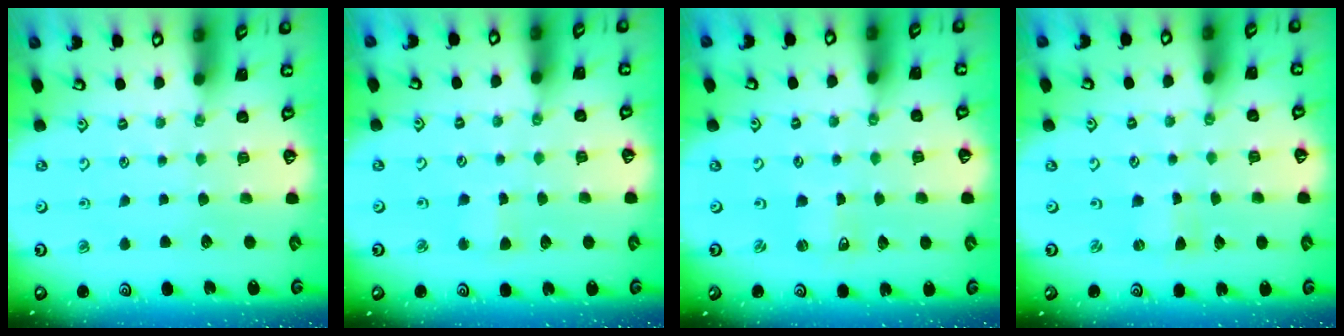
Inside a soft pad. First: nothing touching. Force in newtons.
{"total": 2.6, "press": 2.6, "slide": 0.3}
{"total": 0.0}
{"total": 0.0}